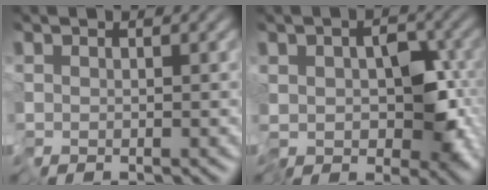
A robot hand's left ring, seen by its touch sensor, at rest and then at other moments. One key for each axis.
{"total": 7.9, "fx": -2.7, "fy": 4.4, "fz": 5.9, "tx": -0.076, "ty": -0.002, "tz": -0.061}